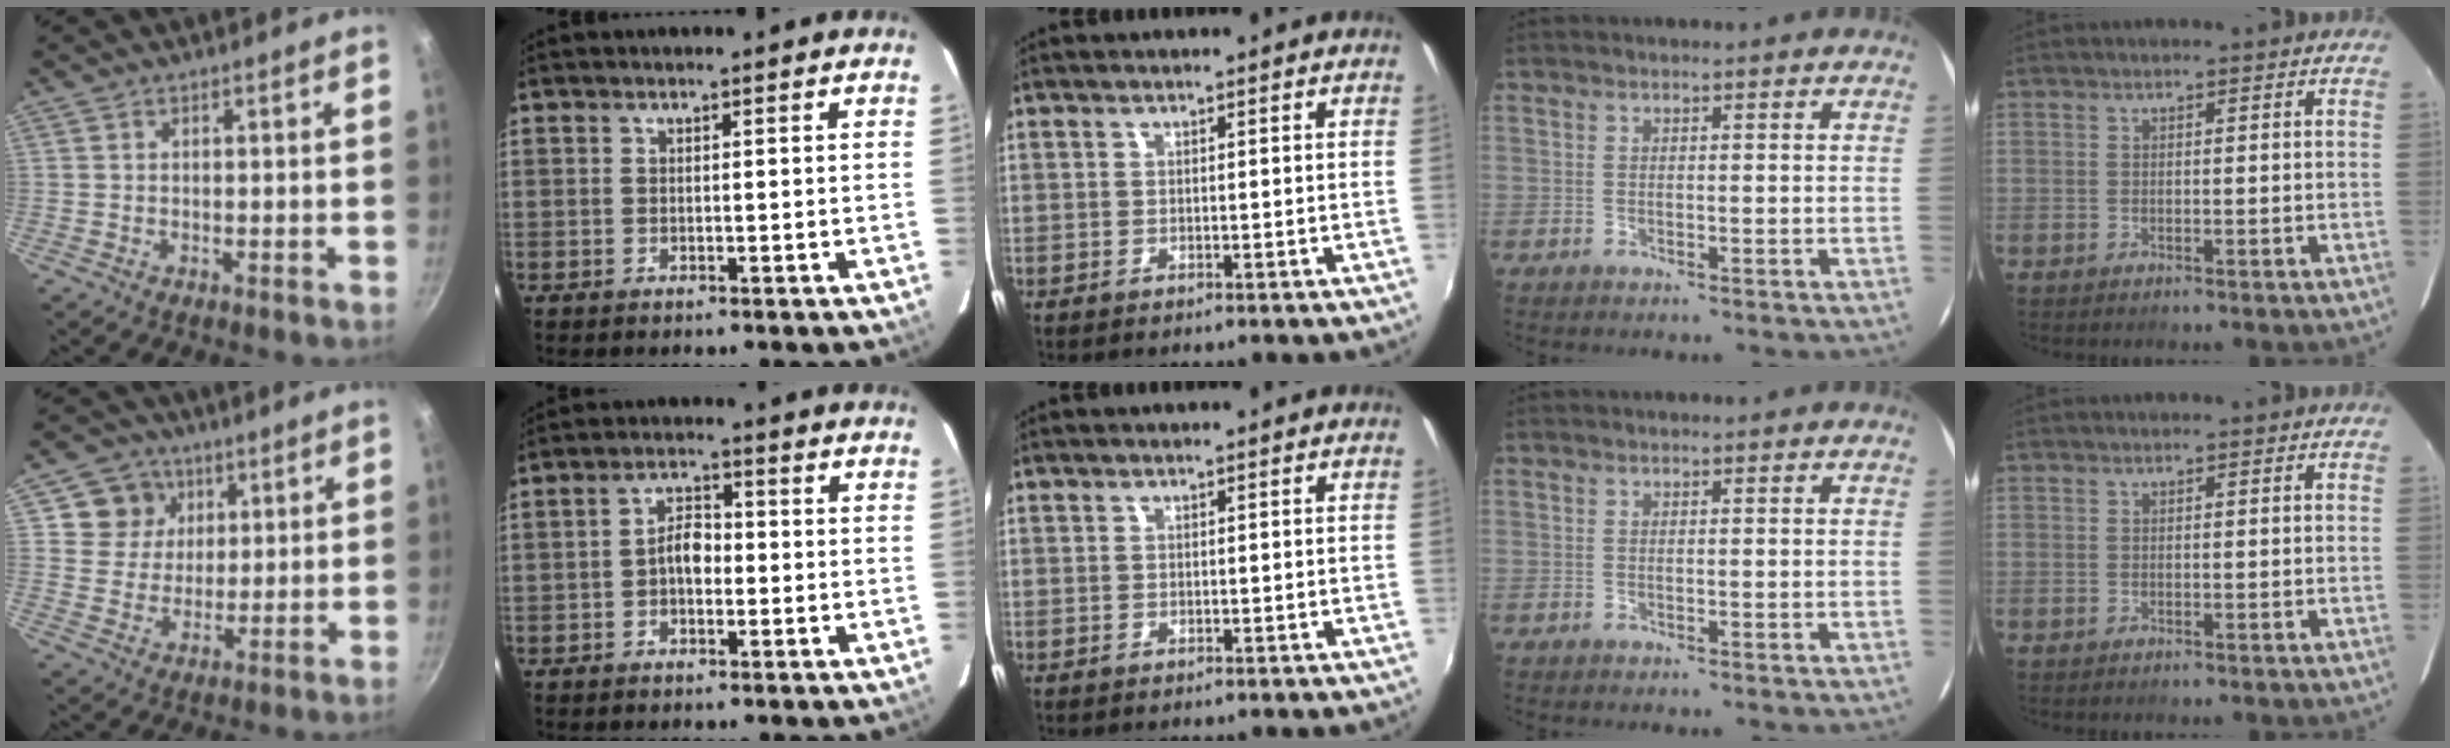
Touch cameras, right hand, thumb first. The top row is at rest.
{"thumb": {"total": 8.4, "force": [3.3, 7.5, 1.9], "torque": [0.006, -0.008, 0.050]}, "index": {"total": 3.9, "force": [-1.0, 2.3, 3.0], "torque": [-0.052, 0.013, -0.016]}}